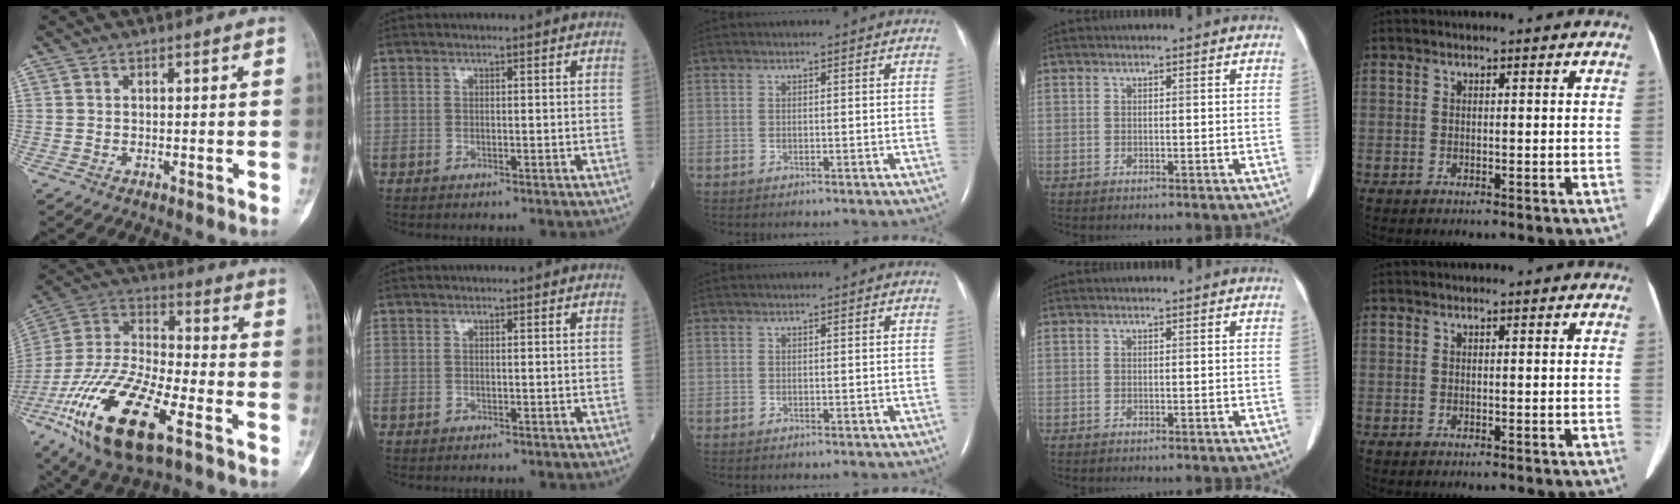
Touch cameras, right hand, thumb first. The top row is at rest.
{"thumb": {"total": 24.8, "force": [-11.7, 9.5, 19.6], "torque": [-0.430, 0.024, -0.213]}}